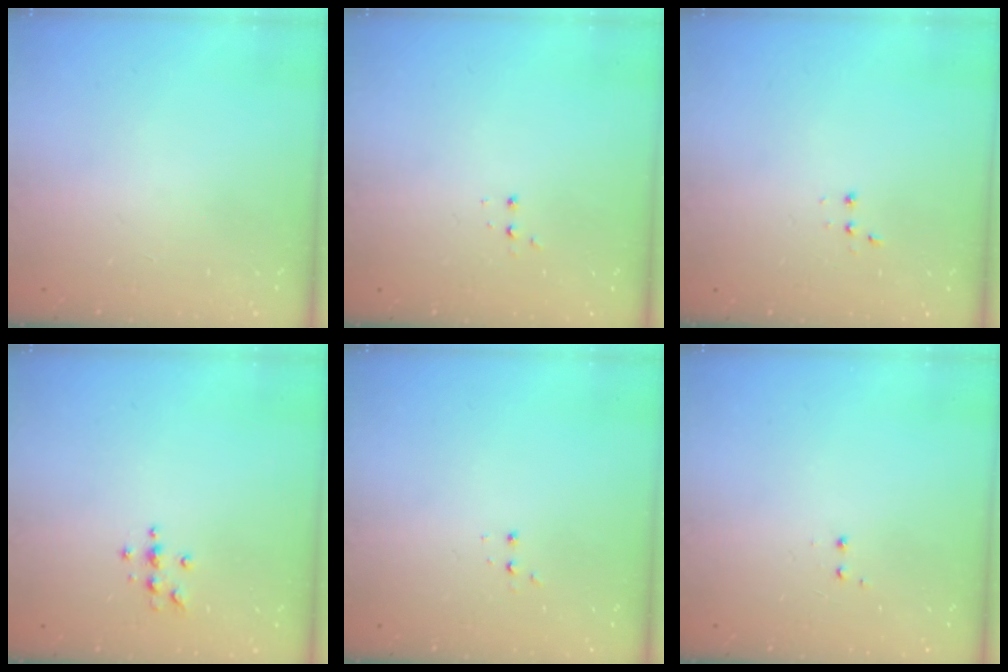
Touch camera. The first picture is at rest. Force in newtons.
{"total": 2.8, "press": 2.8, "slide": 0.5}
{"total": 2.8, "press": 2.7, "slide": 0.7}
{"total": 4.0, "press": 4.0, "slide": 0.5}
{"total": 2.8, "press": 2.8, "slide": 0.5}
{"total": 1.2, "press": 1.0, "slide": 0.6}